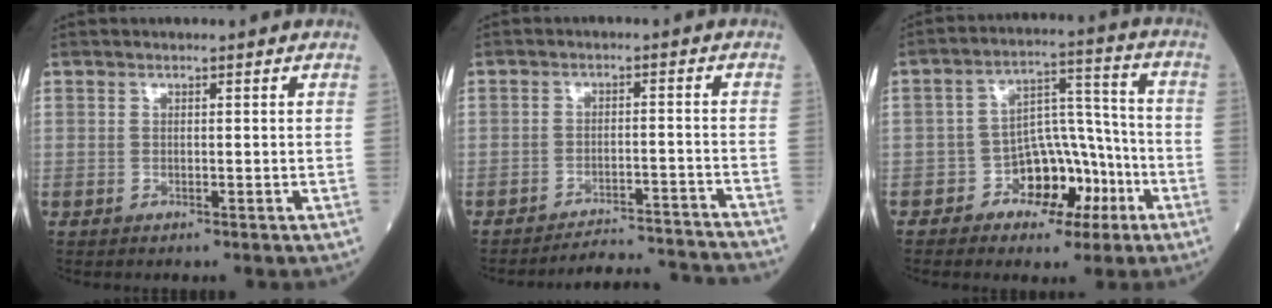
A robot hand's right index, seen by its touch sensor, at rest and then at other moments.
{"total": 11.3, "force": [-11.3, -0.8, 0.5], "torque": [0.004, 0.007, -0.152]}
{"total": 9.5, "force": [-4.3, 5.7, 6.1], "torque": [-0.100, 0.032, -0.065]}